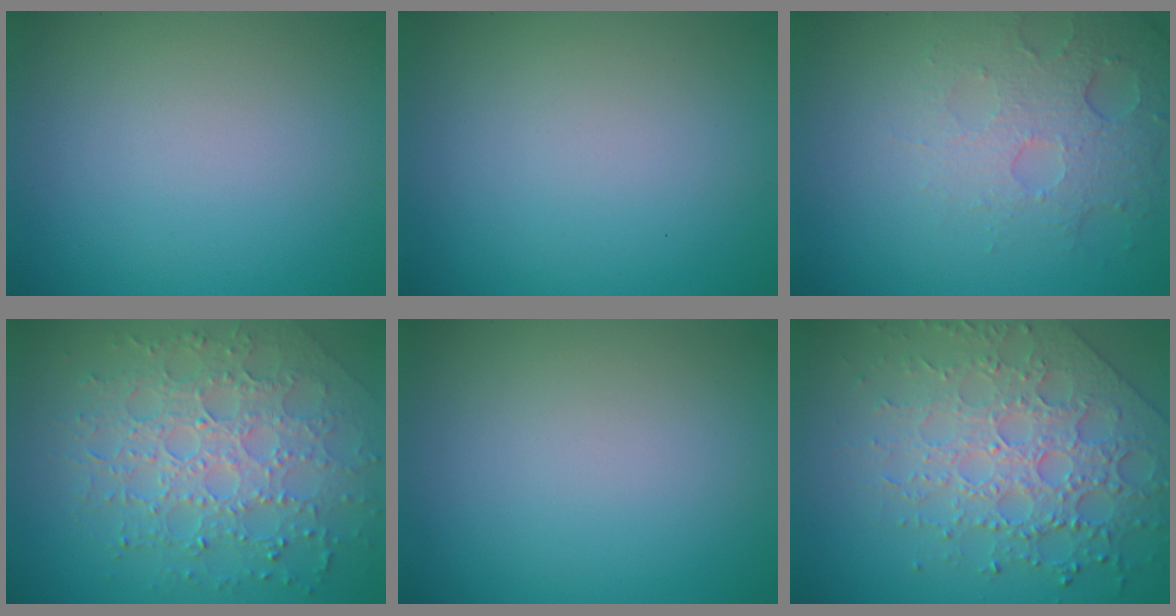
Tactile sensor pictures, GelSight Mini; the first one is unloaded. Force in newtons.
{"total": 0.0}
{"total": 4.9, "press": 3.2, "slide": 3.6}
{"total": 7.5, "press": 5.4, "slide": 5.2}
{"total": 0.0}
{"total": 6.4, "press": 5.3, "slide": 3.6}